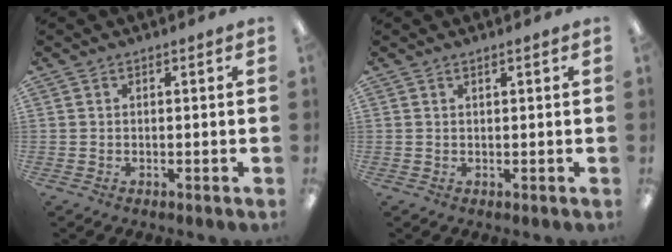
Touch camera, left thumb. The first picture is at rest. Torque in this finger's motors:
{"motor_torque": [-0.09, -0.10, -0.24, 0.06, -0.02]}